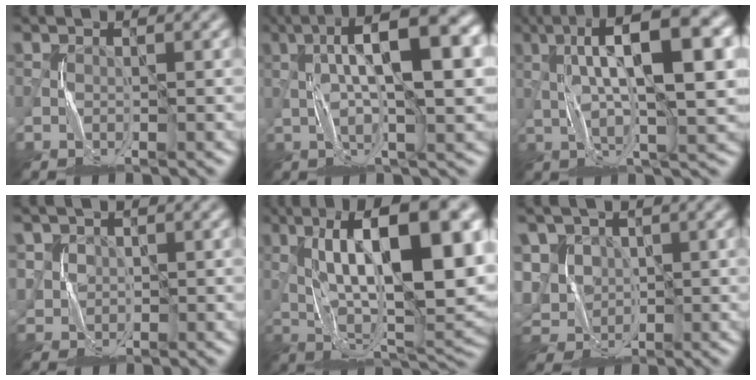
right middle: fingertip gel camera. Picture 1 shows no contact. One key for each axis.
{"total": 11.1, "fx": 2.0, "fy": 2.7, "fz": 10.6, "tx": -0.159, "ty": 0.015, "tz": 0.028}
{"total": 12.1, "fx": 2.8, "fy": 2.9, "fz": 11.4, "tx": -0.182, "ty": 0.014, "tz": 0.045}
{"total": 2.6, "fx": 1.5, "fy": 2.0, "fz": -0.5, "tx": -0.001, "ty": -0.002, "tz": 0.042}
{"total": 15.3, "fx": 4.0, "fy": 4.8, "fz": 13.9, "tx": -0.214, "ty": 0.012, "tz": 0.066}
{"total": 5.4, "fx": 2.0, "fy": 4.7, "fz": 1.6, "tx": -0.053, "ty": 0.018, "tz": 0.035}